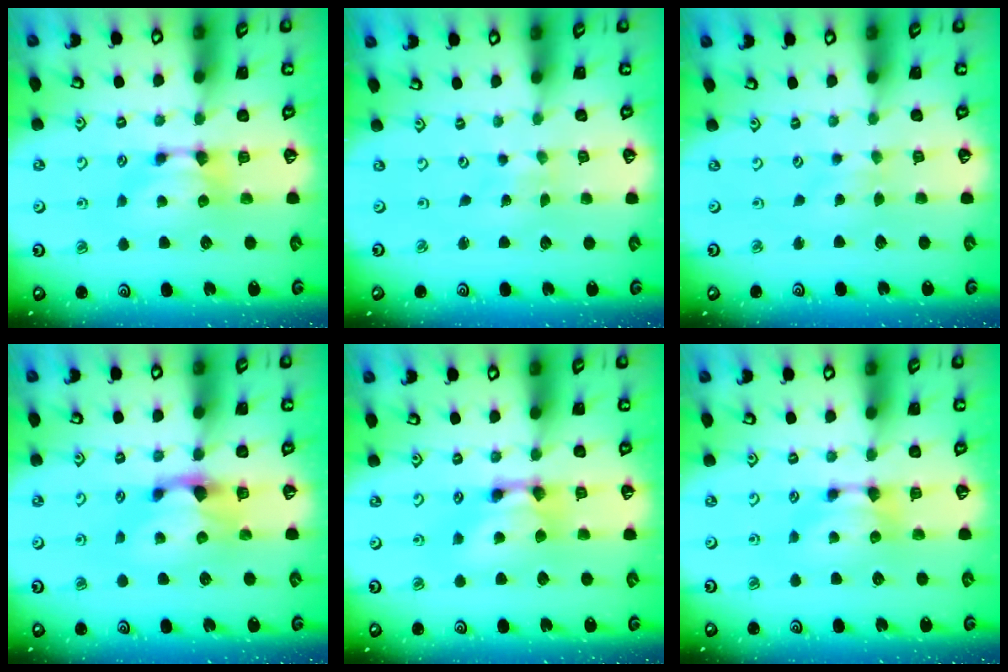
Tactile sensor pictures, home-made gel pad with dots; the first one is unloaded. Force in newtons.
{"total": 5.9, "press": 5.9, "slide": 0.3}
{"total": 2.8, "press": 2.8, "slide": 0.2}
{"total": 2.2, "press": 1.8, "slide": 1.1}
{"total": 2.5, "press": 2.5, "slide": 0.2}
{"total": 0.0}